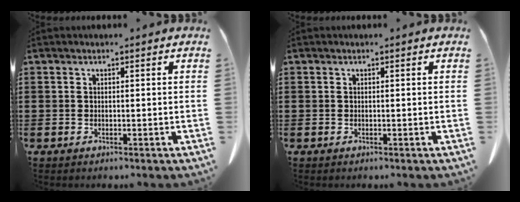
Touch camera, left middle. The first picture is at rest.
{"total": 0.0}